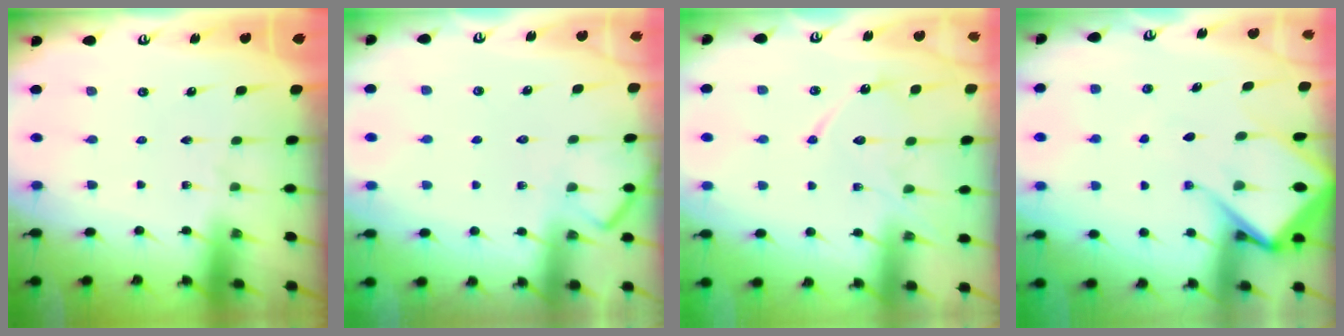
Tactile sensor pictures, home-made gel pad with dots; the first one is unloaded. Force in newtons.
{"total": 6.7, "press": 6.7, "slide": 0.7}
{"total": 12.1, "press": 12.1, "slide": 0.5}
{"total": 12.1, "press": 12.1, "slide": 1.3}